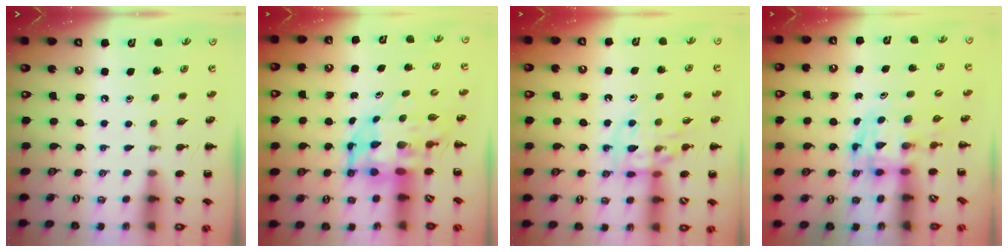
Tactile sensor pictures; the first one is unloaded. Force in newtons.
{"total": 5.8, "press": 5.6, "slide": 1.5}
{"total": 11.8, "press": 11.6, "slide": 2.1}
{"total": 3.6, "press": 3.5, "slide": 0.6}